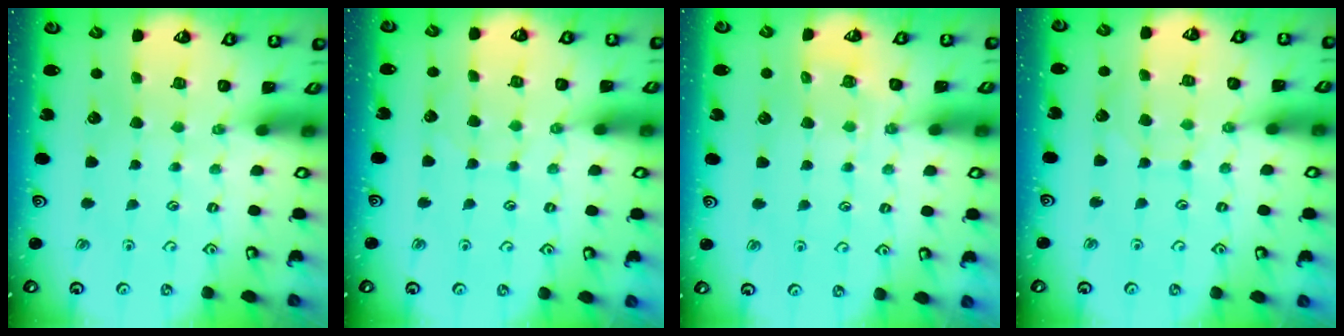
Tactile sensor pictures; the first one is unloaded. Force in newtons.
{"total": 4.7, "press": 4.6, "slide": 0.4}
{"total": 4.5, "press": 4.4, "slide": 0.6}
{"total": 6.1, "press": 6.1, "slide": 0.6}